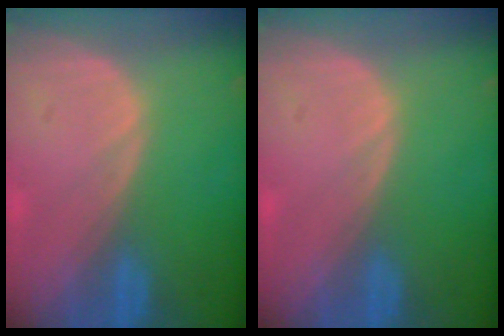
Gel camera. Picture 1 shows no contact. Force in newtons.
{"total": 0.0}